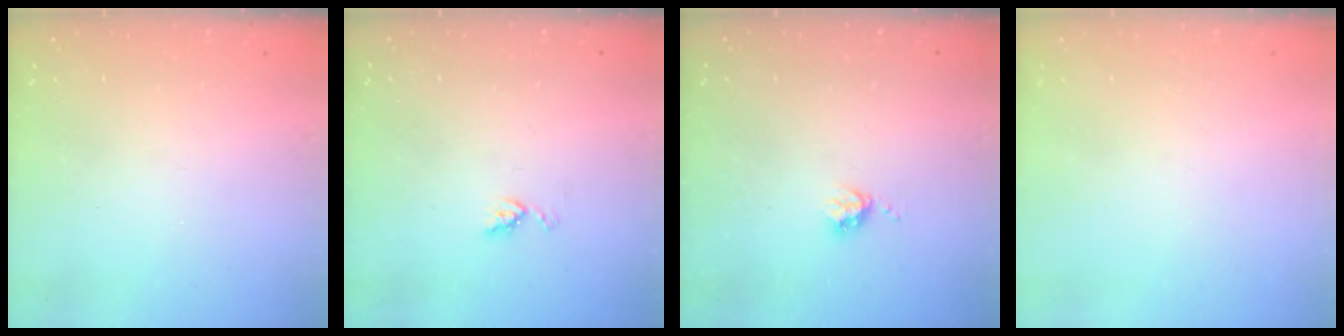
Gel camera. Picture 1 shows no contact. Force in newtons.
{"total": 4.0, "press": 4.0, "slide": 0.6}
{"total": 3.5, "press": 3.4, "slide": 0.5}
{"total": 0.0}